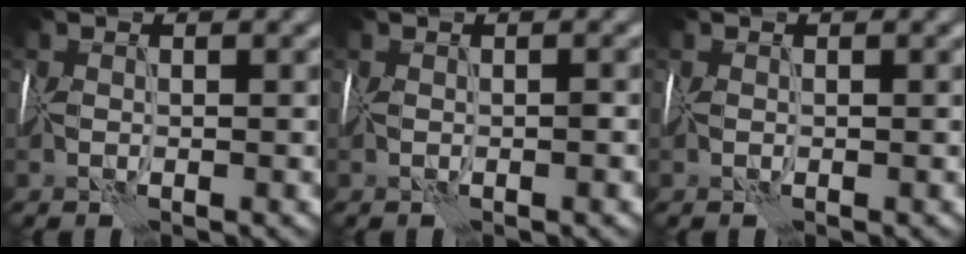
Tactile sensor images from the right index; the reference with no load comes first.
{"total": 0.5, "force": [-0.1, -0.1, 0.5], "torque": [-0.010, 0.001, -0.002]}
{"total": 0.0}